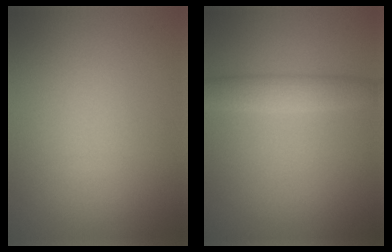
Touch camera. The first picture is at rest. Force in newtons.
{"total": 2.7, "press": 2.7, "slide": 0.1}